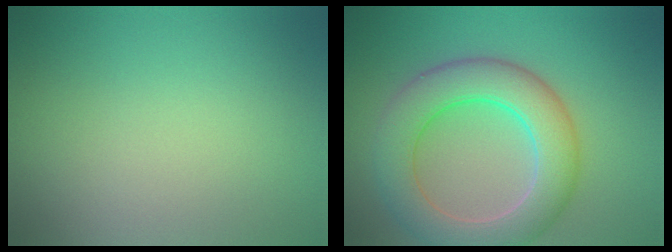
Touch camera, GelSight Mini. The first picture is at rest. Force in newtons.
{"total": 7.5, "press": 7.5, "slide": 0.3}